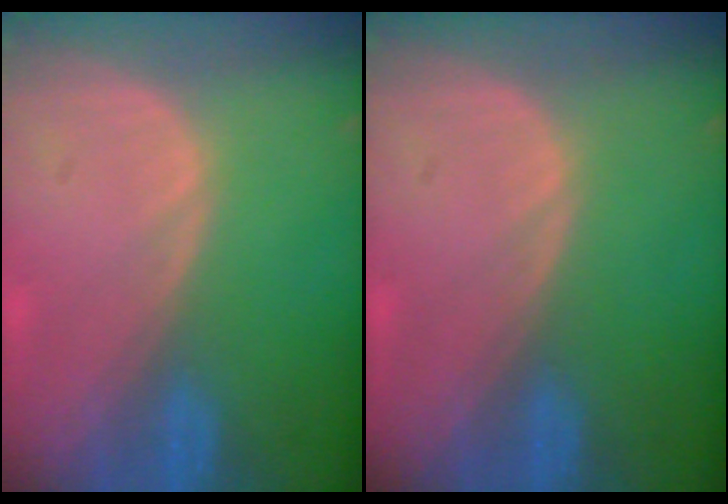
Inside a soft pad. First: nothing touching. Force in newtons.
{"total": 0.0}